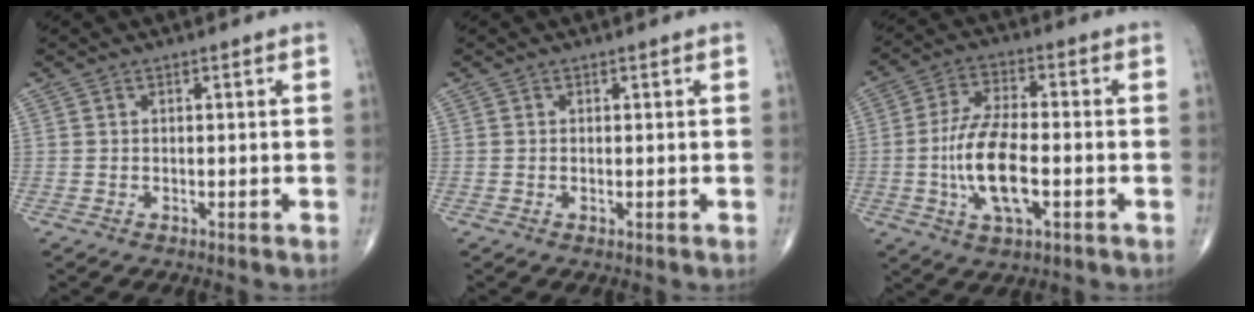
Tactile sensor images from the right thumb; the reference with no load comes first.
{"total": 0.0}
{"total": 12.6, "force": [-2.6, 5.2, 11.1], "torque": [-0.216, 0.012, -0.048]}